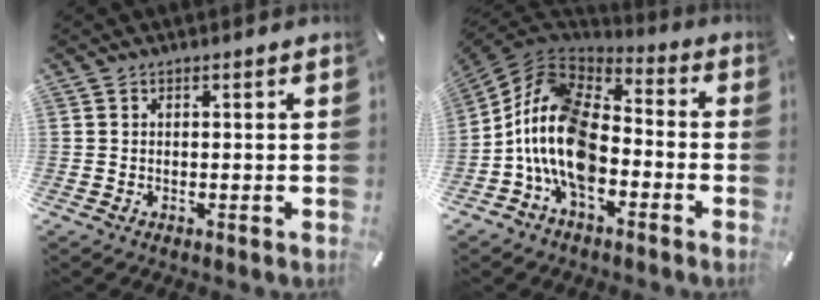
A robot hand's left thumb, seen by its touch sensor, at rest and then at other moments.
{"total": 17.9, "force": [-6.0, 11.2, 12.7], "torque": [-0.274, 0.022, -0.109]}